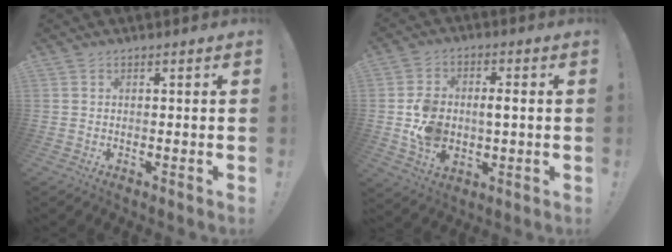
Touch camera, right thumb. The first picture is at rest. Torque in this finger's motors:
{"motor_torque": [0.26, 2.05, 1.19, -0.31, 0.29]}